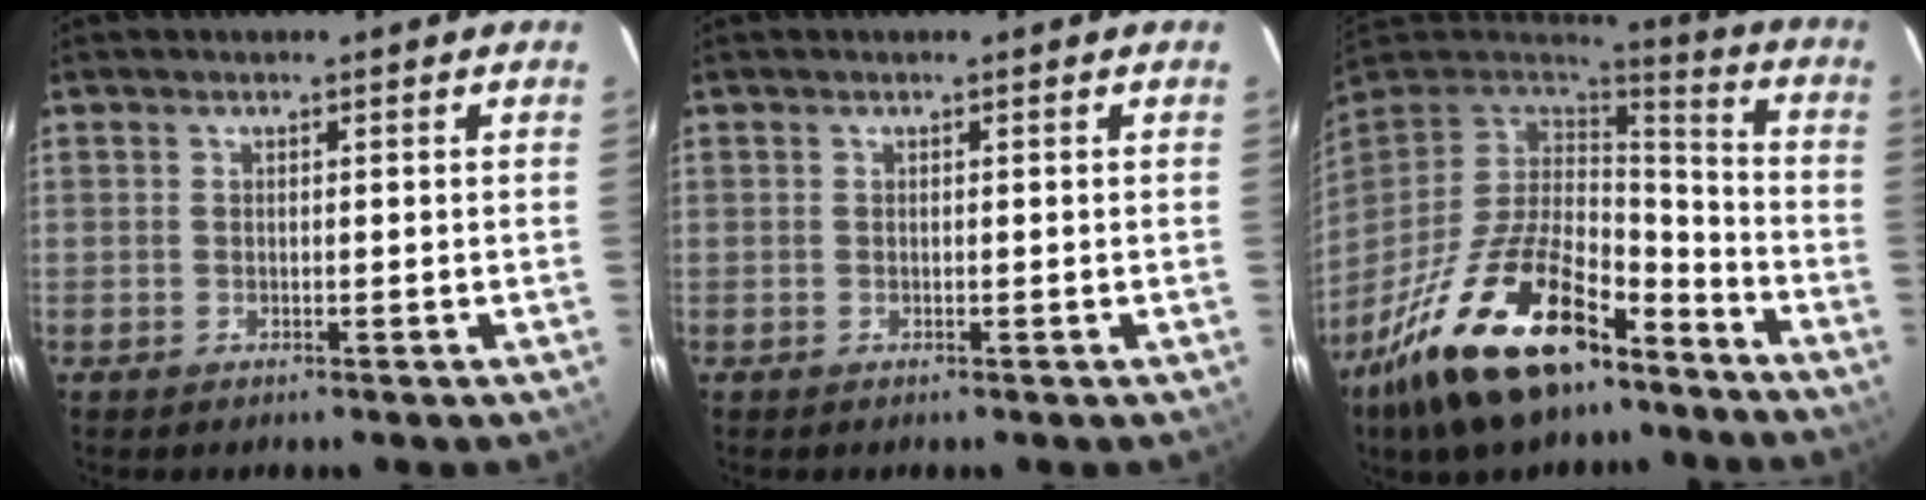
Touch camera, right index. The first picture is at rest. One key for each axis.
{"total": 0.0}
{"total": 25.3, "fx": -15.8, "fy": 11.2, "fz": 16.2, "tx": -0.322, "ty": -0.017, "tz": -0.258}